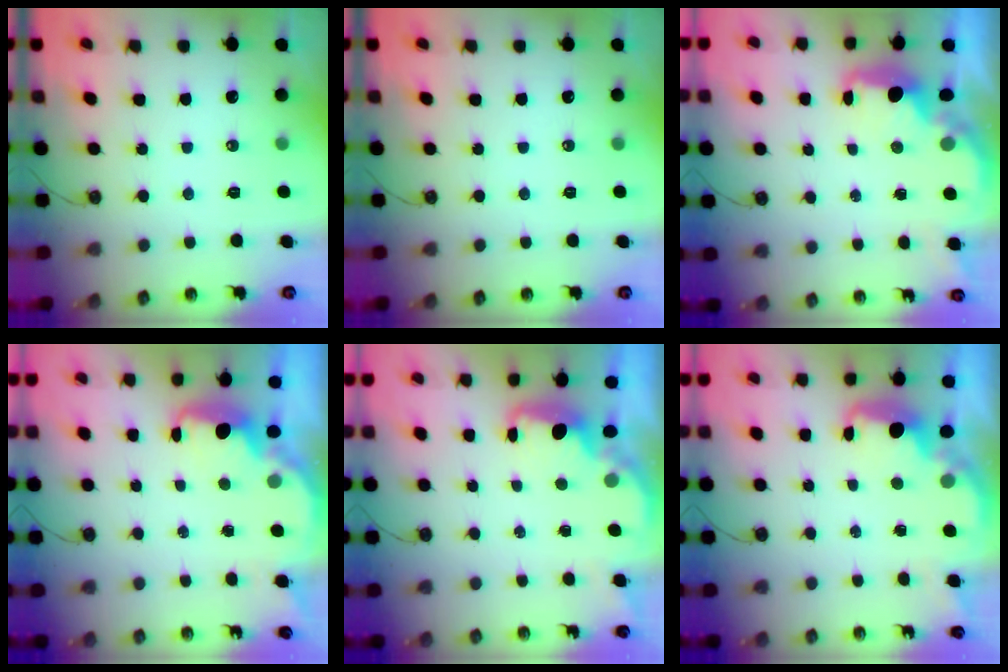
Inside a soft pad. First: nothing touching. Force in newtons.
{"total": 0.0}
{"total": 2.8, "press": 2.7, "slide": 0.4}
{"total": 2.1, "press": 2.1, "slide": 0.4}
{"total": 1.6, "press": 1.4, "slide": 0.7}
{"total": 3.0, "press": 2.9, "slide": 0.7}